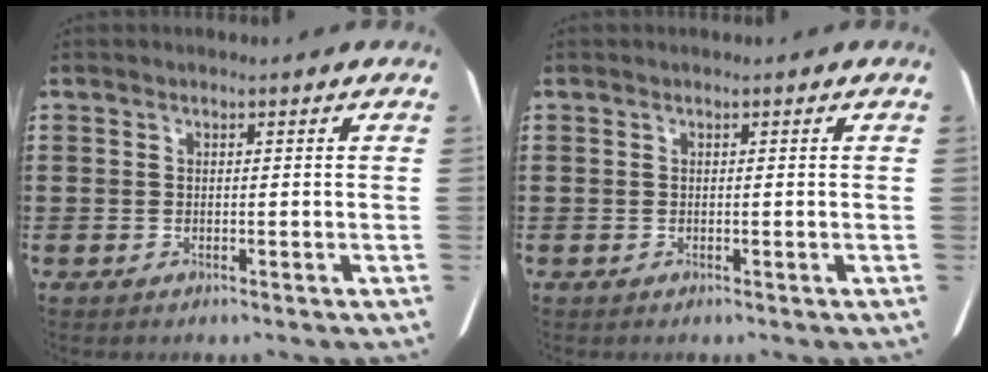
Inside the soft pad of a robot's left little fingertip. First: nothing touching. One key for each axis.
{"total": 0.0}